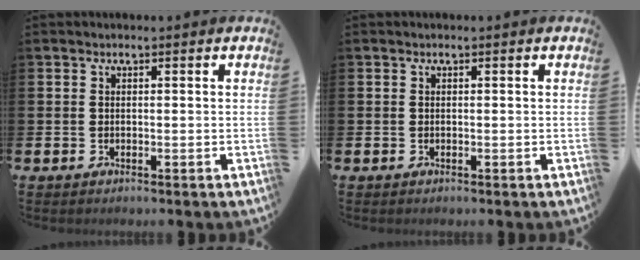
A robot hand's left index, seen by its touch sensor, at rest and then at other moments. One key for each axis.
{"total": 0.0}